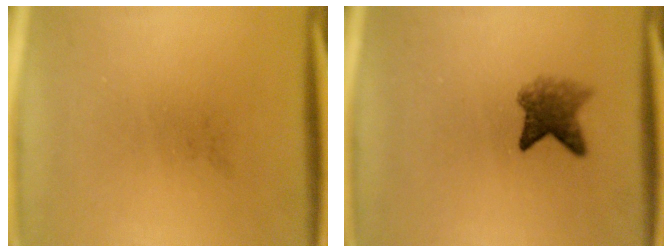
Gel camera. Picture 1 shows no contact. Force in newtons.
{"total": 4.1}